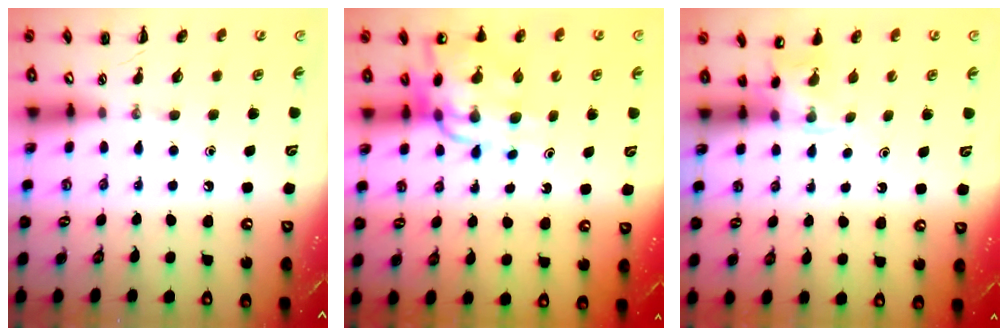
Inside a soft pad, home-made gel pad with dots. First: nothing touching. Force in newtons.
{"total": 13.1, "press": 12.5, "slide": 4.1}
{"total": 3.6, "press": 3.4, "slide": 1.2}